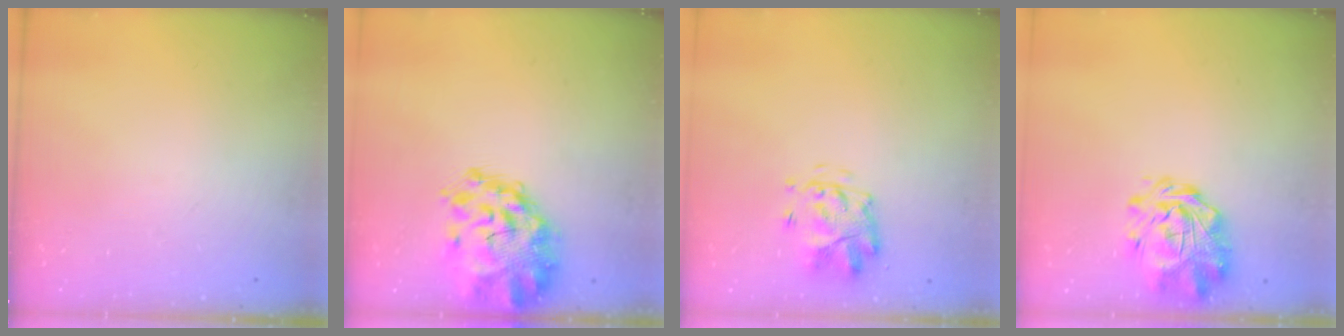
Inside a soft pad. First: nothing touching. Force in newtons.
{"total": 3.9, "press": 3.7, "slide": 1.3}
{"total": 3.8, "press": 3.4, "slide": 1.8}
{"total": 2.9, "press": 2.6, "slide": 1.4}